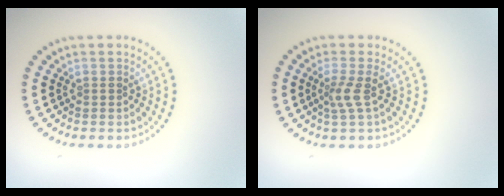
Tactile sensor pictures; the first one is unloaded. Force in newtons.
{"total": 2.0, "press": 1.4, "slide": 1.4}